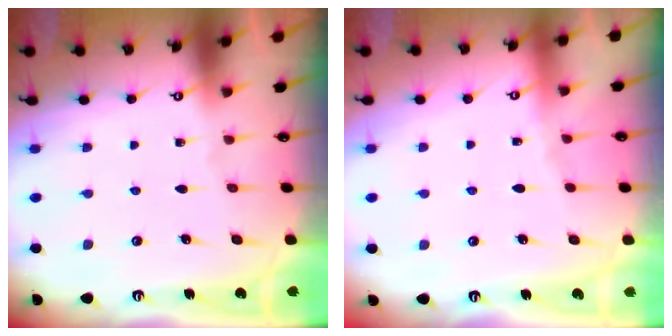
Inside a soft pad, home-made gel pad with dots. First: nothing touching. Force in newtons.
{"total": 2.2, "press": 2.1, "slide": 0.5}